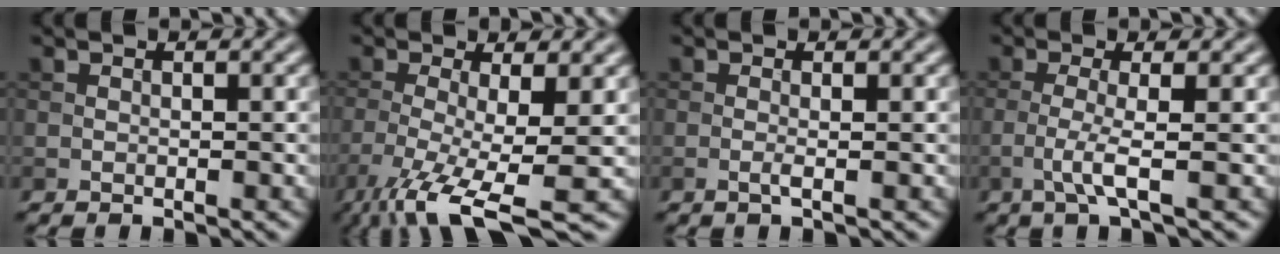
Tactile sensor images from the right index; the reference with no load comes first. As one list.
[{"total": 8.9, "force": [-4.4, 2.1, 7.5], "torque": [-0.141, -0.020, -0.082]}, {"total": 1.0, "force": [-0.2, 0.1, 1.0], "torque": [-0.019, -0.002, -0.007]}, {"total": 2.8, "force": [-0.9, 0.3, 2.7], "torque": [-0.058, 0.001, -0.026]}]